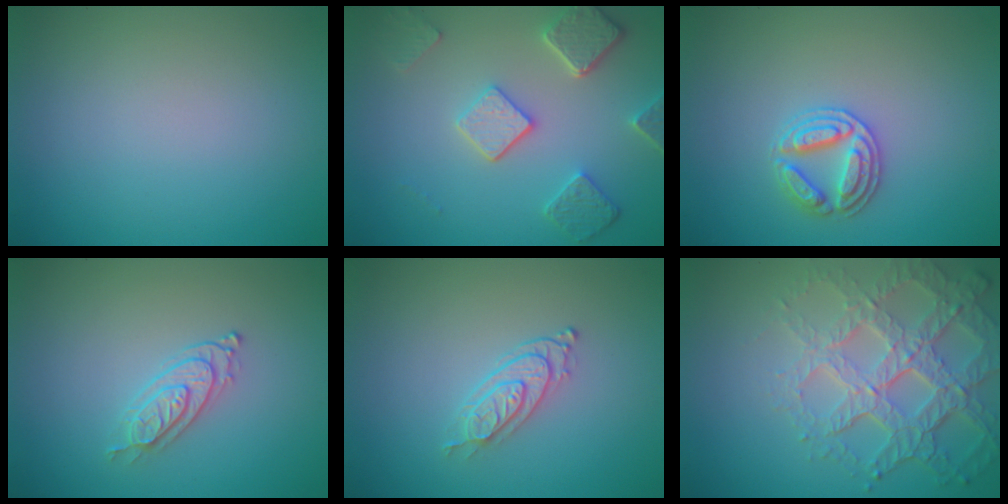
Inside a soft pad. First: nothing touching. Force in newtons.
{"total": 4.9, "press": 4.0, "slide": 2.9}
{"total": 2.8, "press": 2.8, "slide": 0.2}
{"total": 2.3, "press": 2.1, "slide": 0.9}
{"total": 2.5, "press": 2.1, "slide": 1.4}
{"total": 7.1, "press": 5.1, "slide": 5.0}